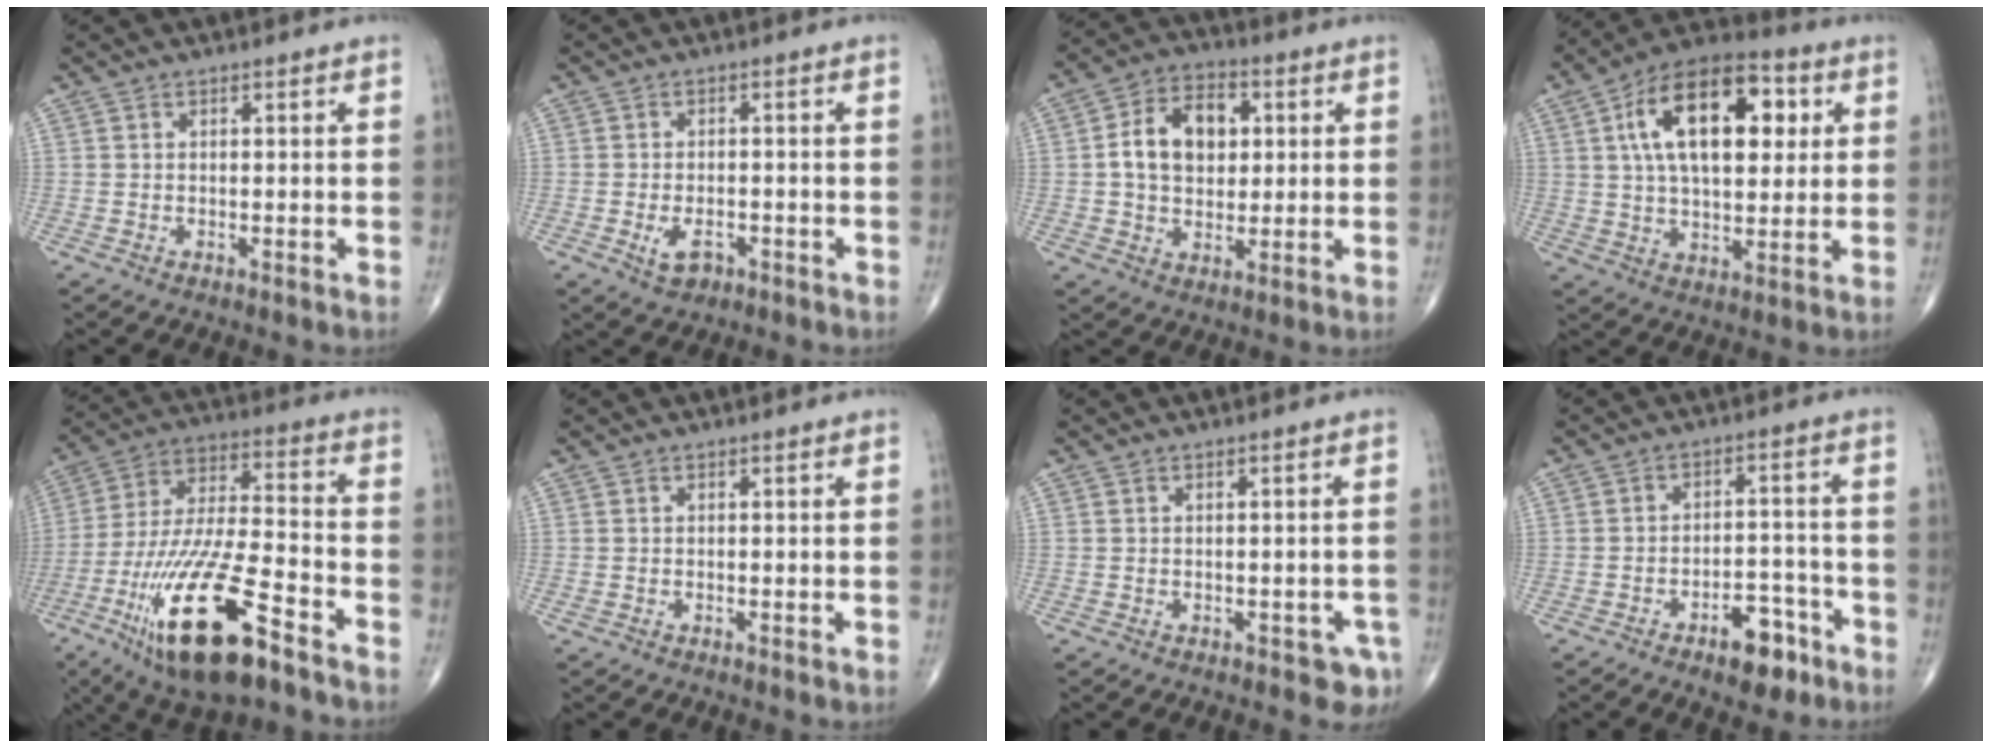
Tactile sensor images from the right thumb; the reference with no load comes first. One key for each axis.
{"total": 3.7, "fx": -1.6, "fy": 2.1, "fz": 2.5, "tx": -0.040, "ty": 0.005, "tz": -0.025}
{"total": 11.9, "fx": 1.8, "fy": 8.2, "fz": 8.4, "tx": -0.118, "ty": 0.011, "tz": 0.027}
{"total": 20.1, "fx": 5.4, "fy": 10.6, "fz": 16.3, "tx": -0.238, "ty": 0.009, "tz": 0.082}
{"total": 22.8, "fx": -12.0, "fy": 6.3, "fz": 18.3, "tx": -0.390, "ty": 0.034, "tz": -0.216}
{"total": 0.7, "fx": -0.1, "fy": 0.3, "fz": 0.6, "tx": -0.011, "ty": 0.000, "tz": -0.001}
{"total": 3.5, "fx": -1.6, "fy": 1.9, "fz": 2.4, "tx": -0.014, "ty": 0.008, "tz": -0.016}
{"total": 7.9, "fx": -4.8, "fy": 3.9, "fz": 4.9, "tx": -0.046, "ty": 0.038, "tz": -0.069}